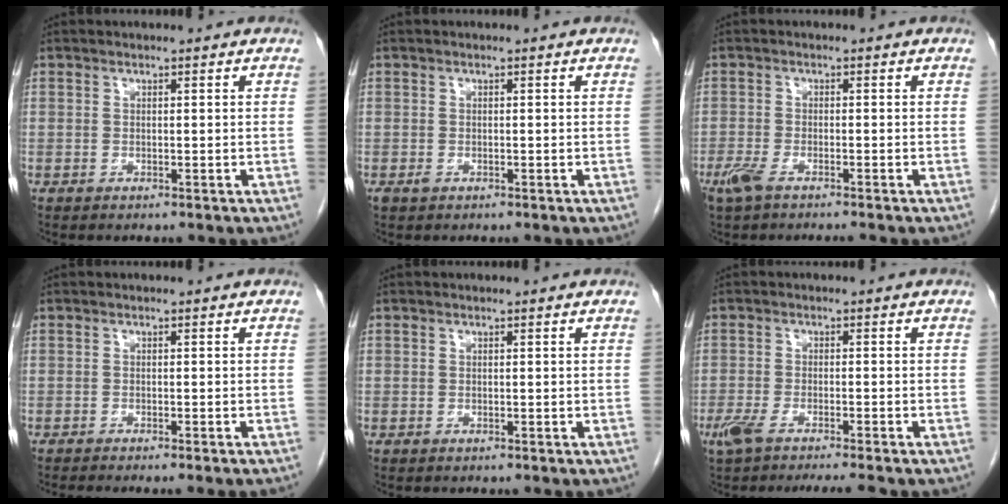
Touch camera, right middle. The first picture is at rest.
{"total": 0.7, "force": [-0.4, 0.5, 0.5], "torque": [-0.012, 0.000, -0.003]}
{"total": 4.5, "force": [-3.3, 0.9, 2.9], "torque": [-0.056, -0.011, -0.055]}
{"total": 10.7, "force": [-10.0, 1.3, 3.8], "torque": [-0.056, -0.008, -0.130]}
{"total": 0.0}
{"total": 8.4, "force": [-6.7, 0.7, 5.0], "torque": [-0.078, -0.013, -0.104]}